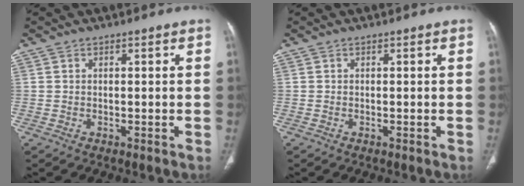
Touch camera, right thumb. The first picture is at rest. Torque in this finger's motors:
{"motor_torque": [-0.09, -0.16, 0.48, 0.30, 0.03]}